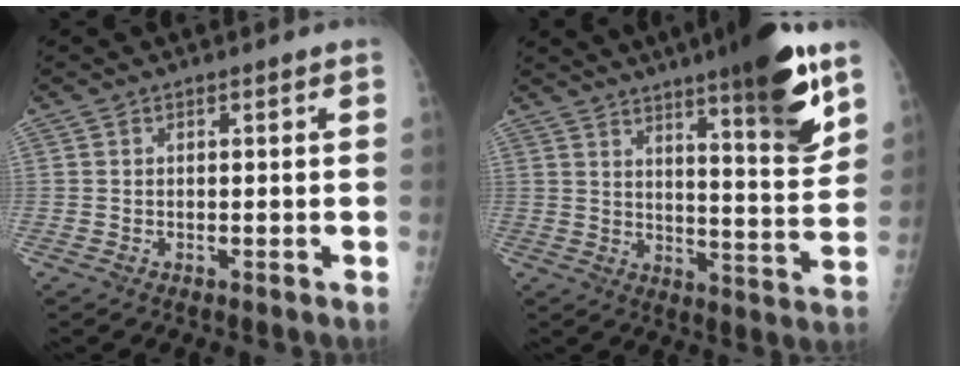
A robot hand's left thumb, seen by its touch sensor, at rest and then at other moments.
{"total": 17.2, "force": [10.5, 3.0, 13.3], "torque": [-0.164, -0.063, 0.156]}